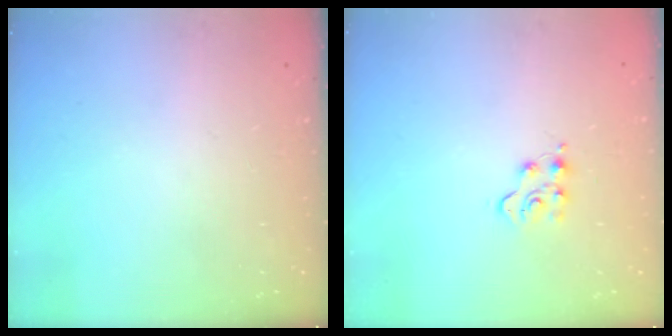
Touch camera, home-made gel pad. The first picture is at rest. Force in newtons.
{"total": 5.3, "press": 5.3, "slide": 0.6}